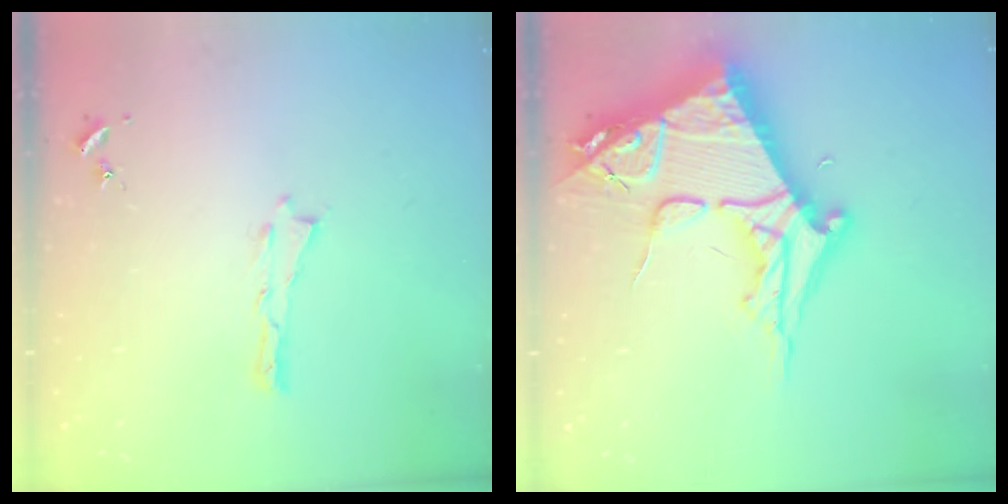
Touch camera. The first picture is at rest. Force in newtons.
{"total": 14.3, "press": 14.2, "slide": 1.4}